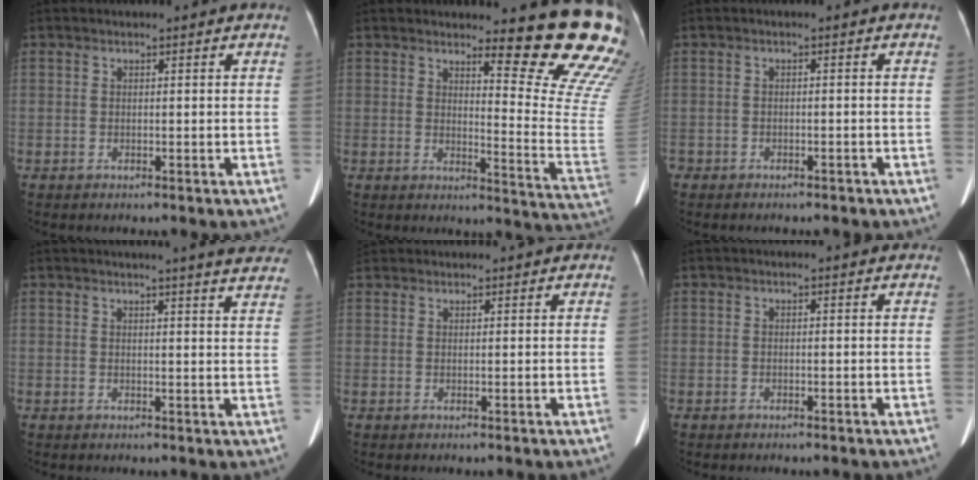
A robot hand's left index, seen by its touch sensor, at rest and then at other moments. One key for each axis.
{"total": 15.6, "fx": 13.4, "fy": 0.3, "fz": 8.1, "tx": -0.092, "ty": -0.131, "tz": 0.138}
{"total": 2.9, "fx": -2.4, "fy": 1.3, "fz": 0.7, "tx": -0.012, "ty": -0.001, "tz": -0.030}
{"total": 13.4, "fx": 12.2, "fy": 0.6, "fz": 5.6, "tx": -0.060, "ty": -0.027, "tz": 0.121}
{"total": 5.4, "fx": 5.1, "fy": 1.5, "fz": 1.1, "tx": -0.019, "ty": 0.039, "tz": 0.081}
{"total": 1.1, "fx": 1.0, "fy": 0.2, "fz": 0.1, "tx": -0.014, "ty": 0.013, "tz": 0.008}